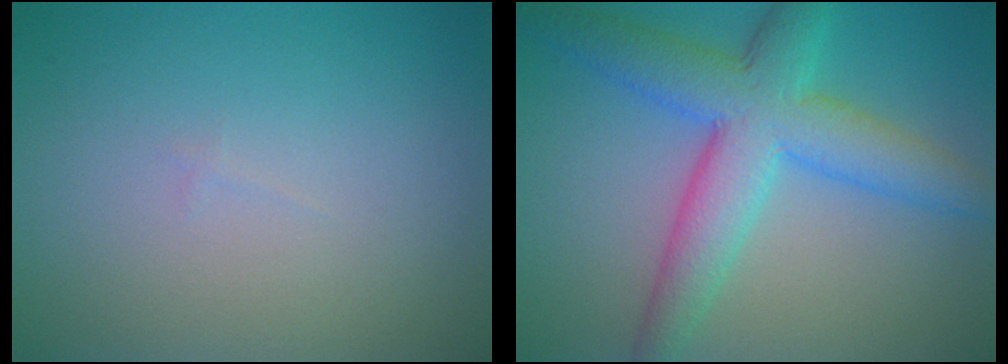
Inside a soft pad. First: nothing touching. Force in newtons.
{"total": 7.3, "press": 7.3, "slide": 0.2}